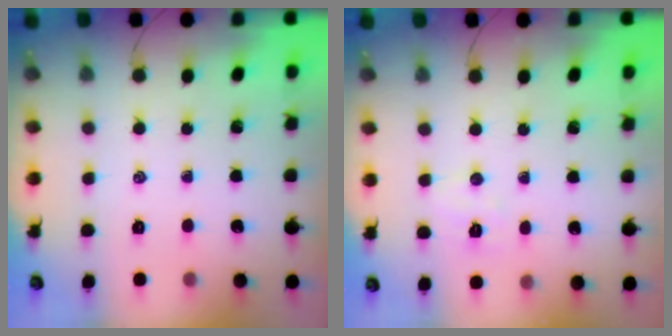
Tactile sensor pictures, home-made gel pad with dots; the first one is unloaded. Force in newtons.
{"total": 3.9, "press": 3.8, "slide": 0.8}